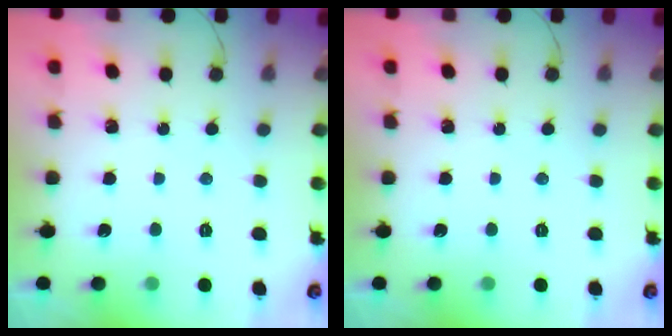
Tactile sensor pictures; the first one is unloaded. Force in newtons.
{"total": 0.0}